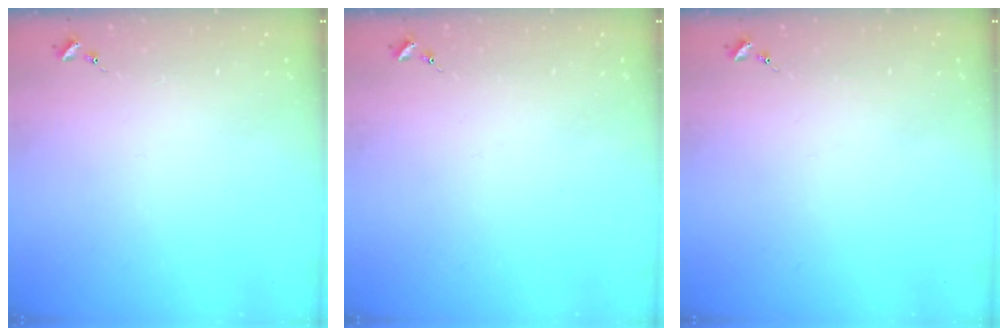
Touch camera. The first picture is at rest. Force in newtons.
{"total": 0.0}
{"total": 0.0}